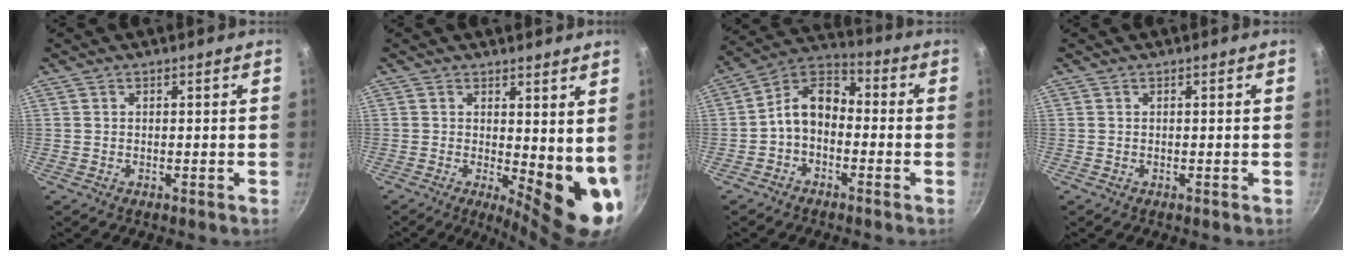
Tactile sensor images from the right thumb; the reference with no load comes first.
{"total": 10.5, "force": [1.1, 3.9, 9.7], "torque": [-0.104, -0.028, 0.020]}
{"total": 9.3, "force": [-1.9, 6.4, 6.5], "torque": [-0.094, 0.048, -0.056]}
{"total": 0.0}